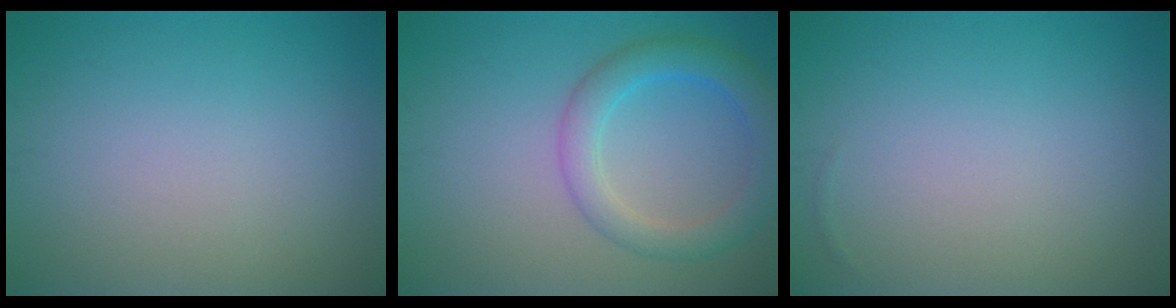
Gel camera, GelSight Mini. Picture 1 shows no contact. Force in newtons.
{"total": 4.2, "press": 4.2, "slide": 0.2}
{"total": 0.0}